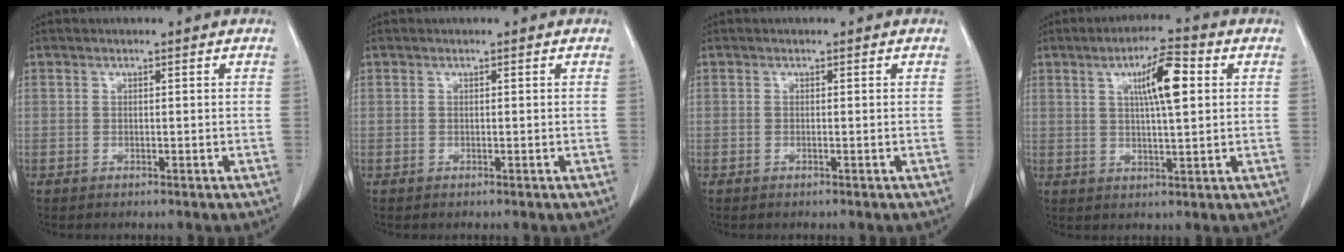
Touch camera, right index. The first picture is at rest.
{"total": 0.0}
{"total": 0.0}
{"total": 8.0, "force": [2.3, 1.1, 7.5], "torque": [-0.127, 0.011, 0.038]}